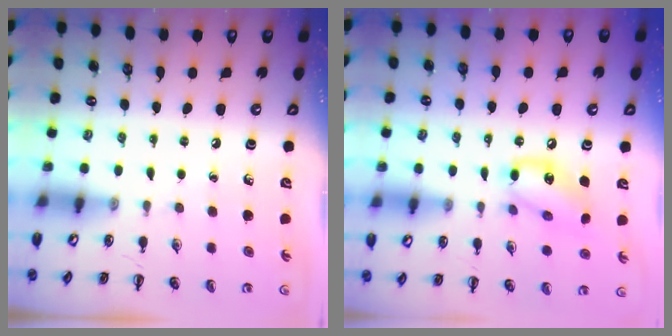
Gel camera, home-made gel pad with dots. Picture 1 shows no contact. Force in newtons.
{"total": 12.7, "press": 12.5, "slide": 2.2}